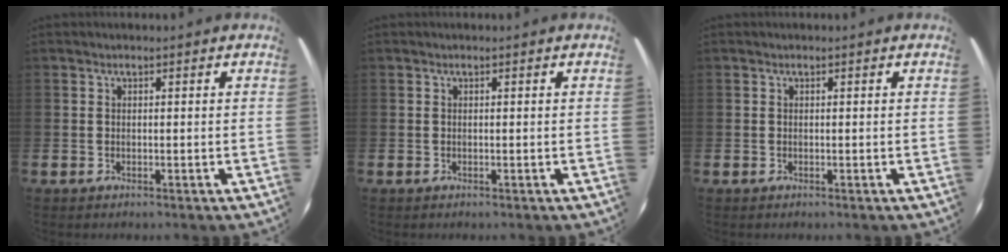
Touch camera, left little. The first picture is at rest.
{"total": 0.0}
{"total": 0.0}